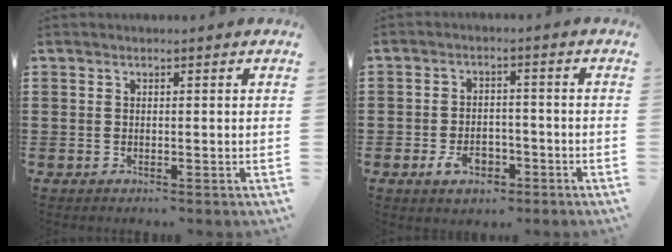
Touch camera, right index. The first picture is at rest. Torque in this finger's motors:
{"motor_torque": [1.07, 1.07, 0.12, 0.02]}